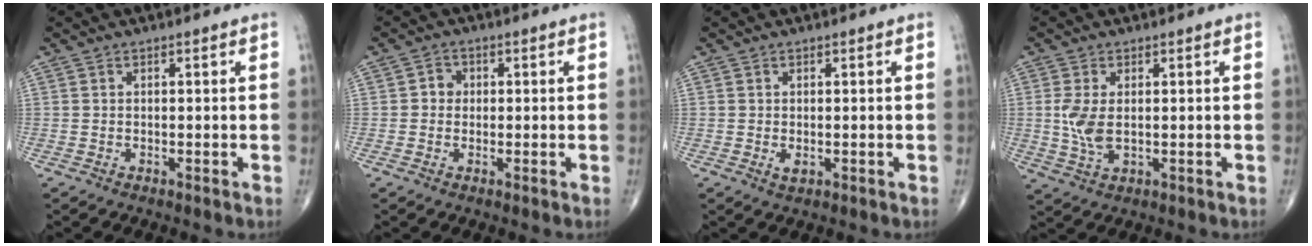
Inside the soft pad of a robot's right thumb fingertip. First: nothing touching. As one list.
[{"total": 2.4, "force": [0.1, 2.2, 0.9], "torque": [0.002, 0.007, -0.005]}, {"total": 1.2, "force": [-0.1, 0.6, 1.0], "torque": [-0.015, -0.003, 0.000]}, {"total": 5.5, "force": [0.4, 2.9, 4.7], "torque": [-0.109, -0.006, 0.012]}]